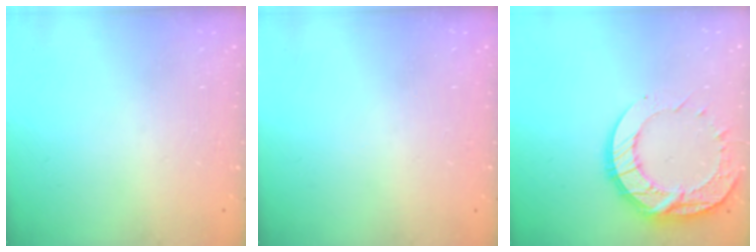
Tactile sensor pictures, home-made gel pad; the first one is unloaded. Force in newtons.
{"total": 0.0}
{"total": 15.6, "press": 15.6, "slide": 1.2}